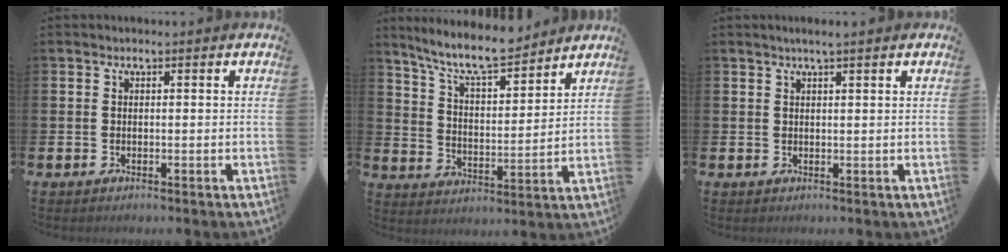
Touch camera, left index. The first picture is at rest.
{"total": 9.3, "force": [8.4, 1.6, 3.6], "torque": [-0.092, -0.047, 0.150]}
{"total": 1.9, "force": [1.4, 0.1, 1.2], "torque": [-0.022, 0.003, 0.025]}